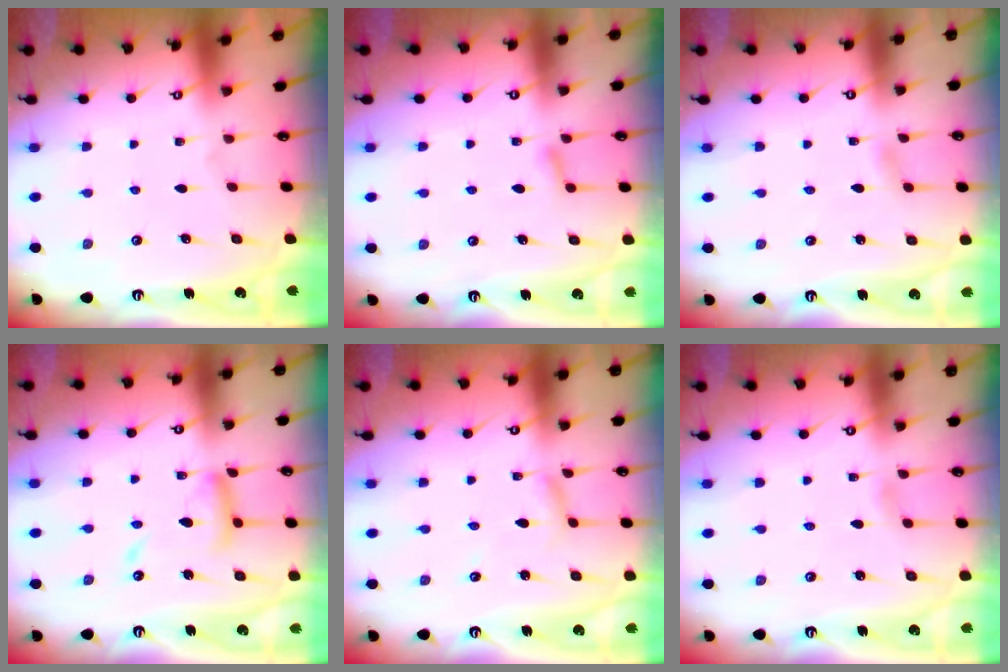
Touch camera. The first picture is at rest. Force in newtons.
{"total": 5.9, "press": 5.9, "slide": 0.6}
{"total": 2.2, "press": 2.2, "slide": 0.3}
{"total": 13.0, "press": 13.0, "slide": 1.1}
{"total": 2.3, "press": 2.3, "slide": 0.1}
{"total": 0.6, "press": 0.6, "slide": 0.1}